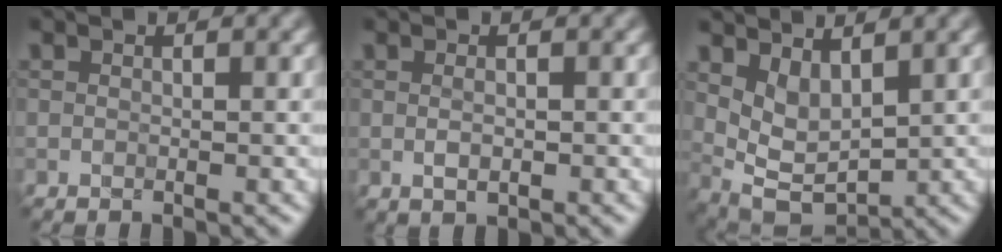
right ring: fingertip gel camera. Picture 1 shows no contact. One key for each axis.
{"total": 1.1, "fx": -0.1, "fy": 0.6, "fz": 0.9, "tx": -0.021, "ty": 0.000, "tz": -0.001}
{"total": 3.5, "fx": 1.7, "fy": 1.9, "fz": 2.4, "tx": -0.058, "ty": -0.013, "tz": 0.040}